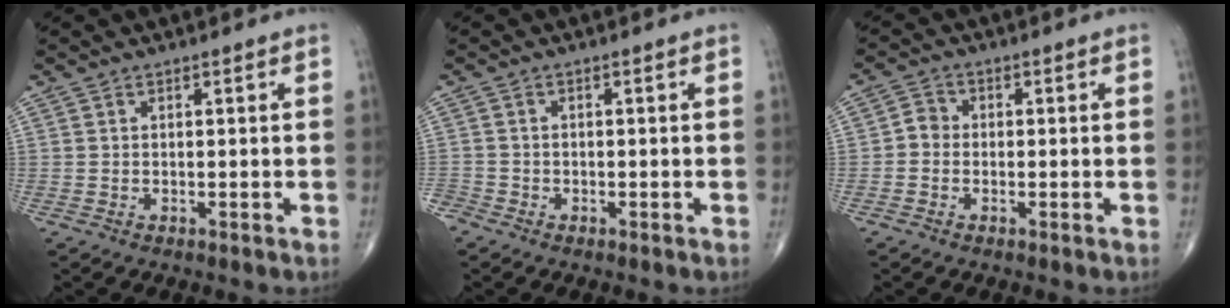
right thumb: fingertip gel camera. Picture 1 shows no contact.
{"total": 2.0, "force": [-1.5, 1.3, 0.4], "torque": [-0.008, 0.003, -0.032]}
{"total": 2.6, "force": [-0.6, 2.2, 1.2], "torque": [-0.008, 0.007, -0.022]}